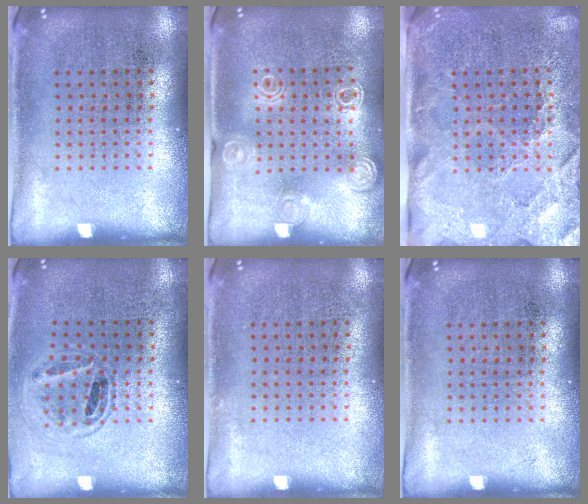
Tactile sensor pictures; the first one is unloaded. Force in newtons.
{"total": 1.4, "press": 1.3, "slide": 0.2}
{"total": 3.6, "press": 3.1, "slide": 1.8}
{"total": 0.9, "press": 0.9, "slide": 0.1}
{"total": 0.0}
{"total": 0.0}